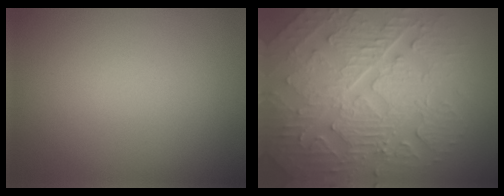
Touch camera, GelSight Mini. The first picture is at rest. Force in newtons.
{"total": 10.3, "press": 6.9, "slide": 7.7}